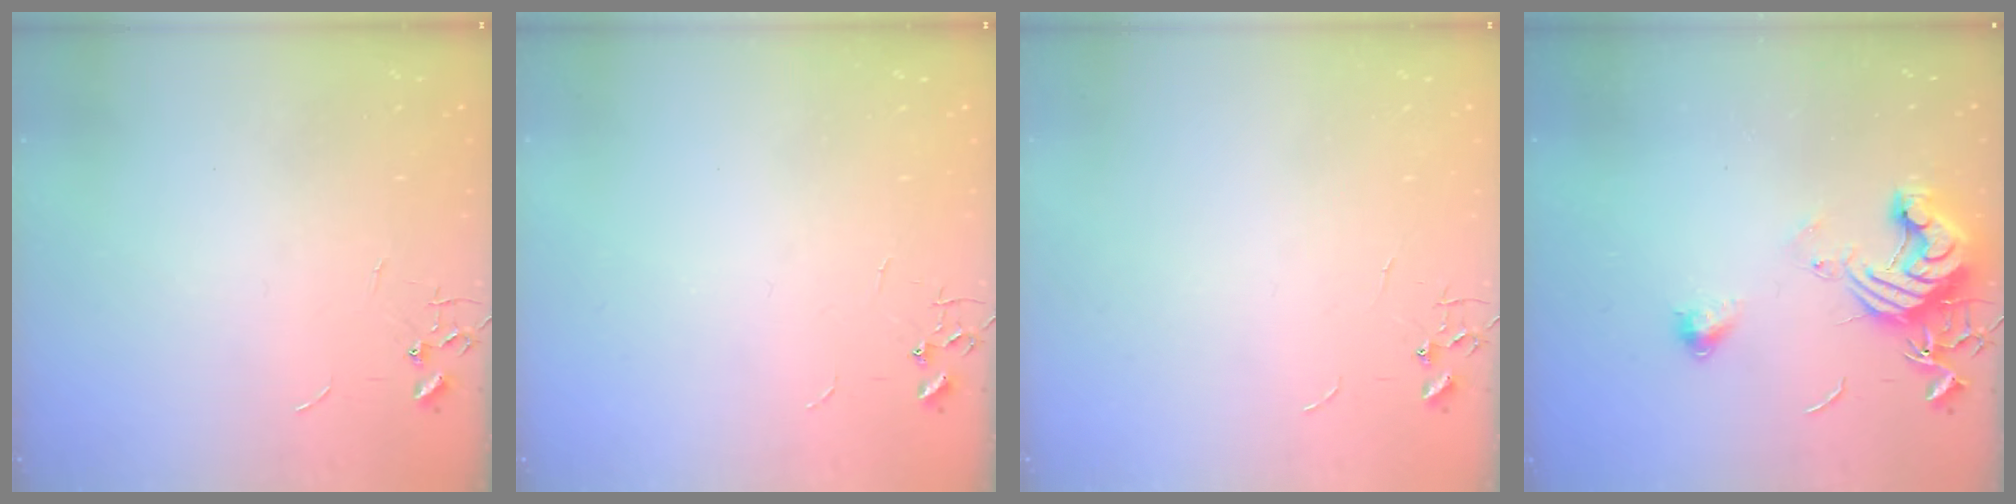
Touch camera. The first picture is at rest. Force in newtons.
{"total": 0.0}
{"total": 0.0}
{"total": 13.3, "press": 13.2, "slide": 1.7}